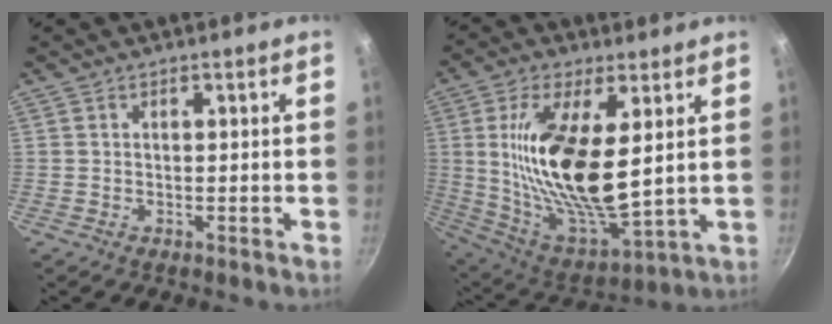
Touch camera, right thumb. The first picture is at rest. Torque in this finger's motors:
{"motor_torque": [0.79, 4.22, 2.03, 0.18, 0.47]}